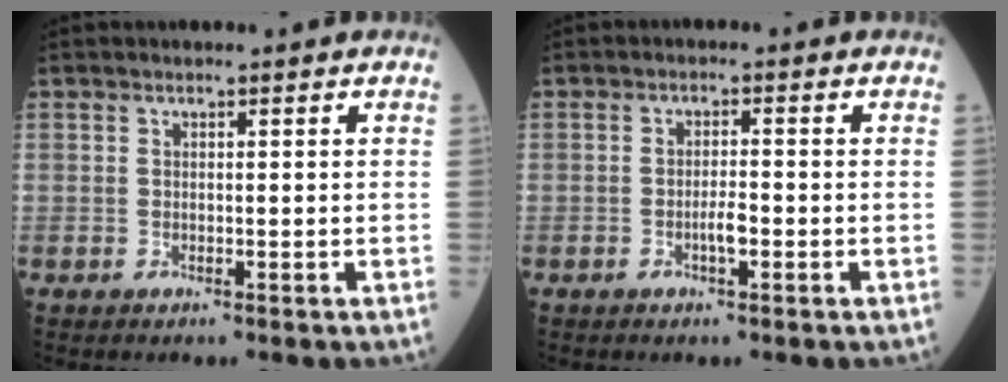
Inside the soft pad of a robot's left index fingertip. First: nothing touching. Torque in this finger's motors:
{"motor_torque": [0.25, 0.10, 0.07, 0.01]}